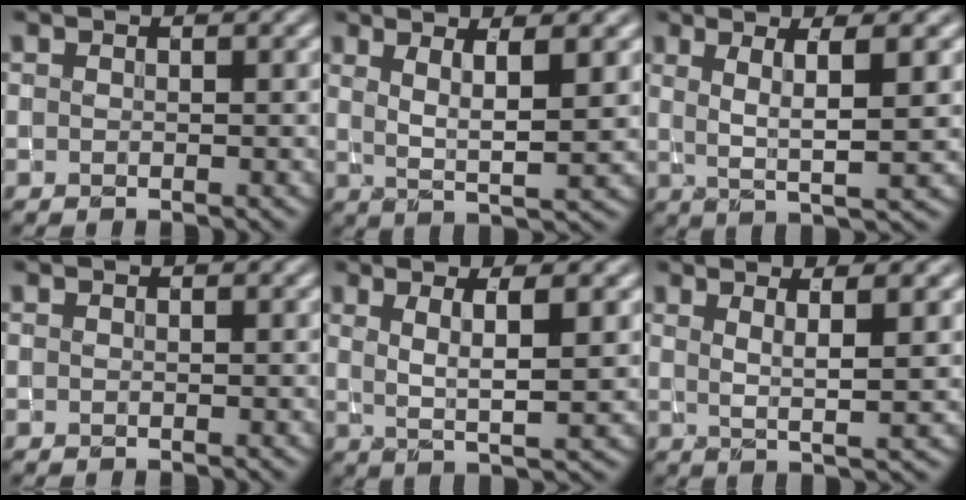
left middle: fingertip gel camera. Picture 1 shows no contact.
{"total": 4.9, "force": [1.7, 1.0, 4.5], "torque": [-0.079, -0.006, 0.033]}
{"total": 5.1, "force": [1.4, 0.9, 4.8], "torque": [-0.085, -0.001, 0.027]}
{"total": 0.0}
{"total": 4.5, "force": [1.3, 0.9, 4.2], "torque": [-0.074, -0.005, 0.026]}
{"total": 3.8, "force": [1.6, 0.5, 3.4], "torque": [-0.058, -0.006, 0.028]}